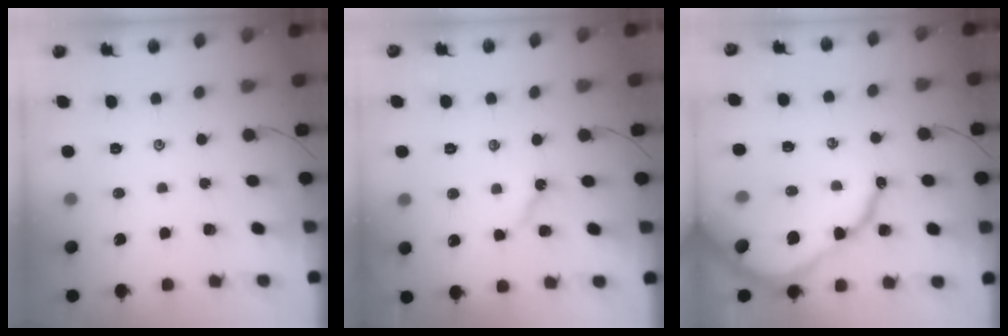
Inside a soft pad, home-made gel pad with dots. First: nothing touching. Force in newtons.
{"total": 4.4, "press": 4.3, "slide": 0.5}
{"total": 12.2, "press": 12.1, "slide": 1.2}